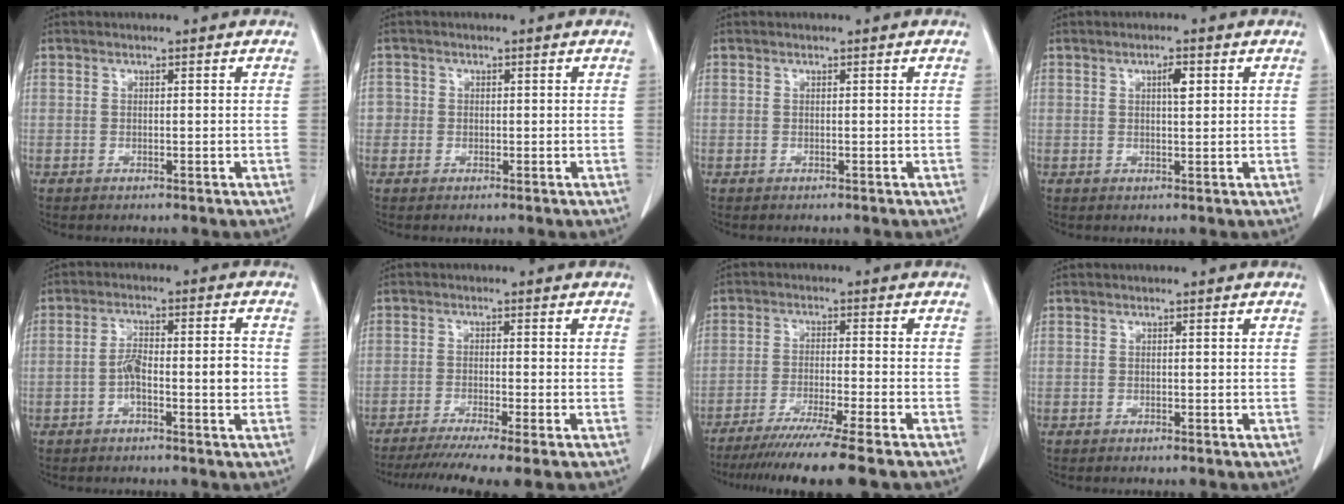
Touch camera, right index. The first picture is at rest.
{"total": 1.9, "force": [-0.2, 1.9, 0.2], "torque": [0.010, 0.006, -0.005]}
{"total": 0.0}
{"total": 2.2, "force": [0.8, 0.5, 1.9], "torque": [-0.035, 0.000, 0.013]}
{"total": 6.3, "force": [-1.3, 1.6, 5.9], "torque": [-0.104, 0.017, -0.022]}
{"total": 9.5, "force": [-7.4, -0.5, 5.8], "torque": [-0.084, -0.020, -0.116]}
{"total": 12.8, "force": [-10.4, -1.6, 7.4], "torque": [-0.099, -0.043, -0.161]}
{"total": 0.0}